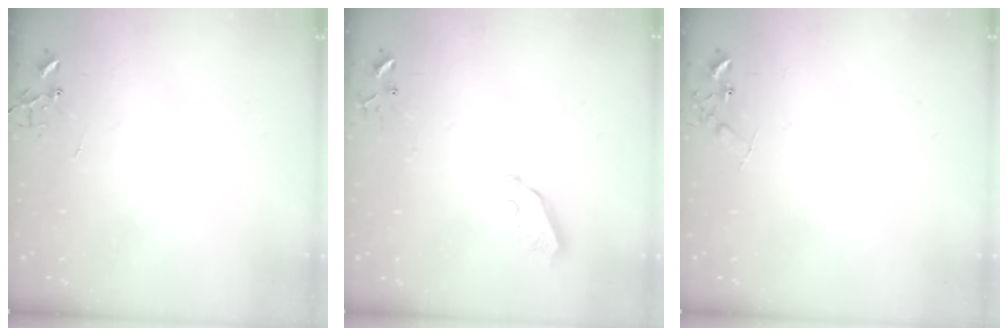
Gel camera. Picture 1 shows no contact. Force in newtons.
{"total": 4.4, "press": 4.3, "slide": 0.5}
{"total": 7.0, "press": 7.0, "slide": 0.8}